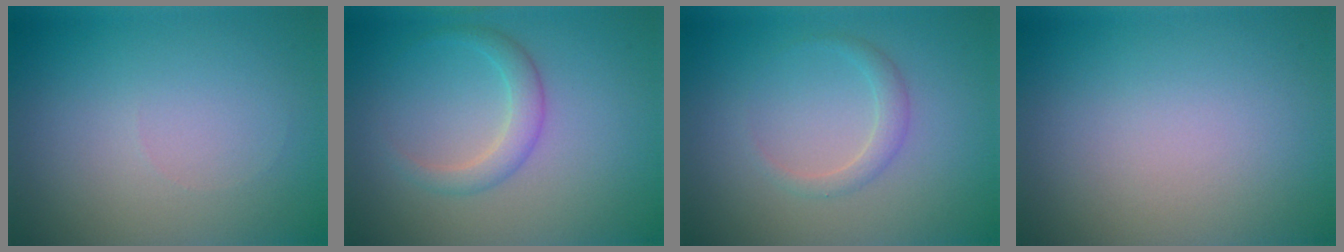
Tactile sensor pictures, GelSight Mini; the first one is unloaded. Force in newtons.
{"total": 2.2, "press": 2.2, "slide": 0.1}
{"total": 1.5, "press": 1.5, "slide": 0.1}
{"total": 0.0}